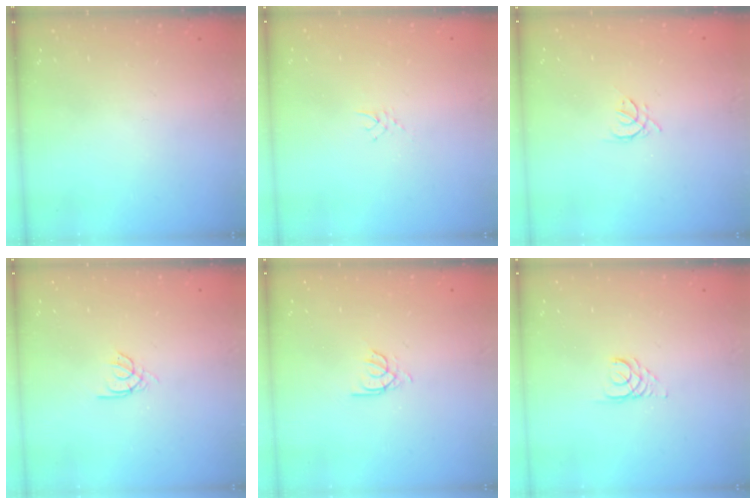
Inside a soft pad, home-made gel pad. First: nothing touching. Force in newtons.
{"total": 2.4, "press": 2.4, "slide": 0.4}
{"total": 2.4, "press": 2.3, "slide": 0.6}
{"total": 2.2, "press": 2.2, "slide": 0.2}
{"total": 2.6, "press": 2.6, "slide": 0.2}
{"total": 2.6, "press": 2.6, "slide": 0.2}